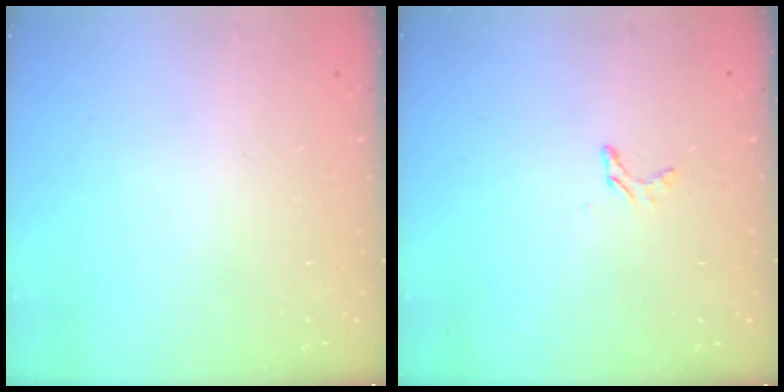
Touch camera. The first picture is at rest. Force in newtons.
{"total": 3.8, "press": 3.8, "slide": 0.3}